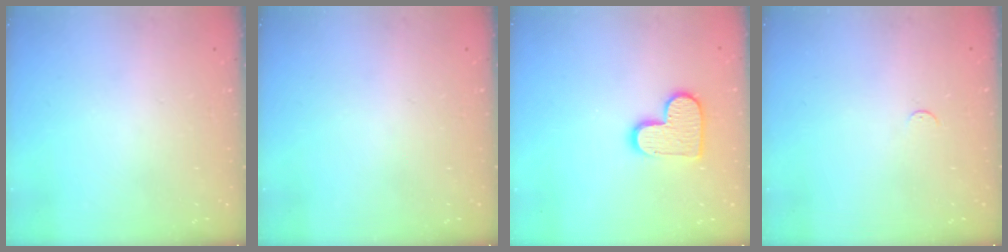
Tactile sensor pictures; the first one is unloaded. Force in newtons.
{"total": 0.0}
{"total": 11.9, "press": 11.9, "slide": 0.6}
{"total": 2.7, "press": 2.7, "slide": 0.4}